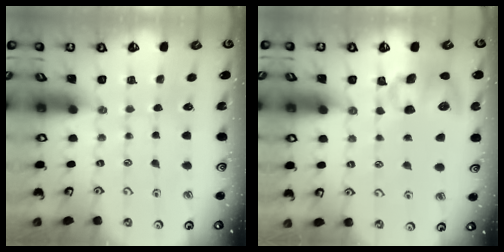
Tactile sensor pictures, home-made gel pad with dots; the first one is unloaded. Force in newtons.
{"total": 11.5, "press": 11.4, "slide": 1.7}